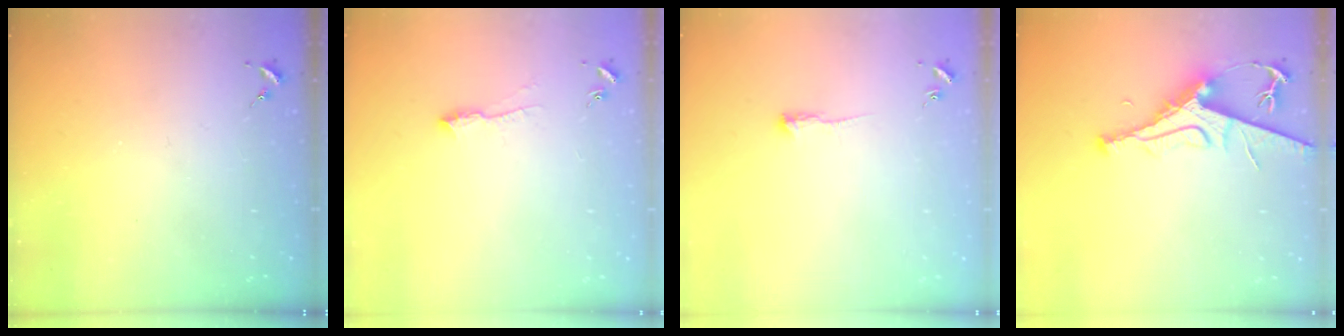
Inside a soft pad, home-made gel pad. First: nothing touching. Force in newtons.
{"total": 5.3, "press": 5.2, "slide": 0.6}
{"total": 3.5, "press": 3.5, "slide": 0.6}
{"total": 9.8, "press": 9.7, "slide": 1.3}